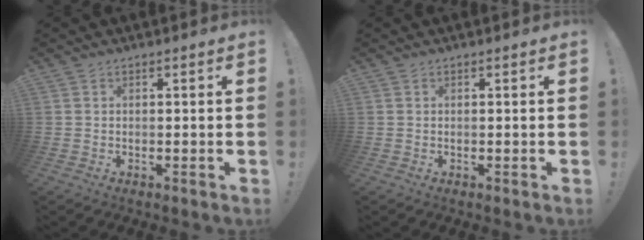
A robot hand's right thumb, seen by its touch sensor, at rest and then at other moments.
{"total": 0.0}